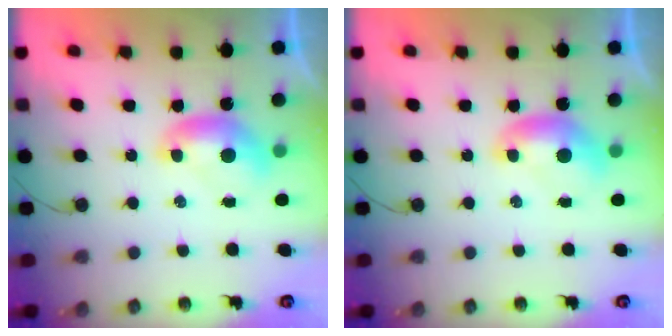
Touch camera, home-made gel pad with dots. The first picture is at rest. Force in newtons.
{"total": 0.0}